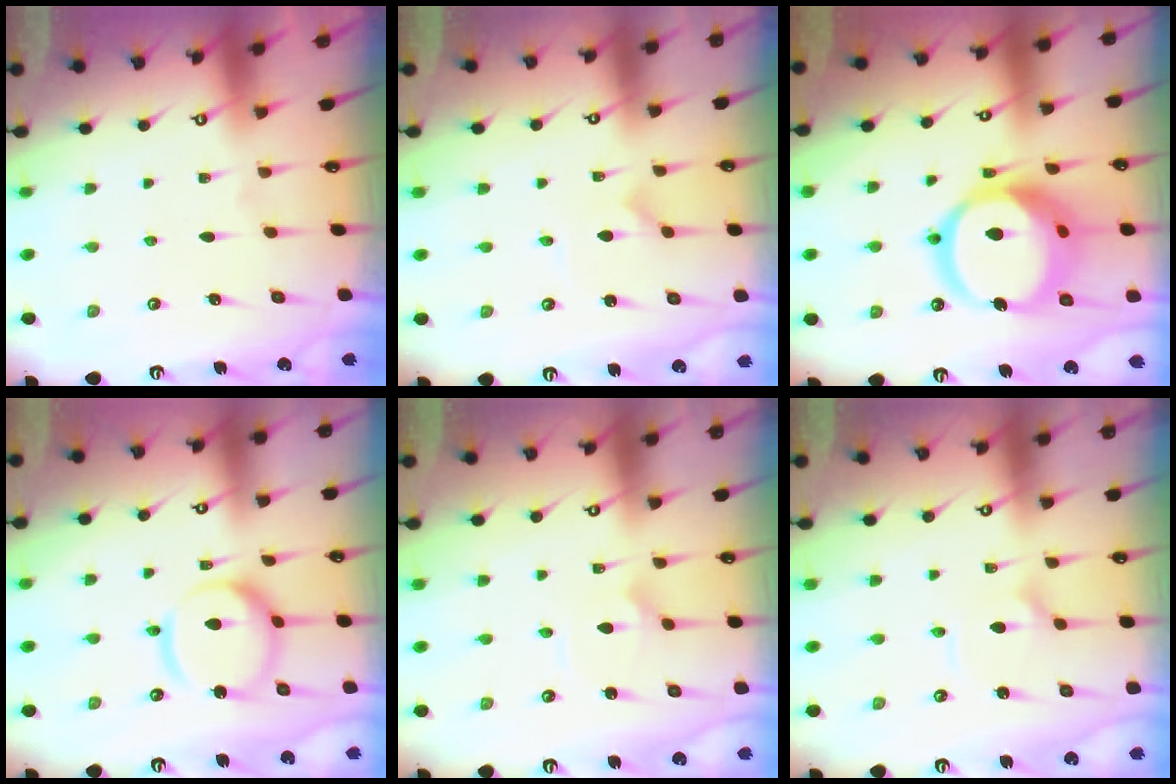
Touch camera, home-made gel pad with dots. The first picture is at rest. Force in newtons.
{"total": 0.0}
{"total": 19.7, "press": 19.6, "slide": 2.1}
{"total": 12.6, "press": 12.5, "slide": 1.3}
{"total": 2.5, "press": 2.5, "slide": 0.1}
{"total": 2.8, "press": 2.8, "slide": 0.3}